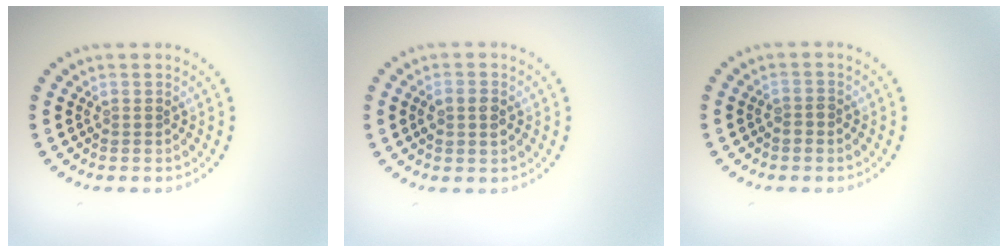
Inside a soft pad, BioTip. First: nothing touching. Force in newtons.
{"total": 1.8, "press": 1.8, "slide": 0.1}
{"total": 0.9, "press": 0.9, "slide": 0.2}